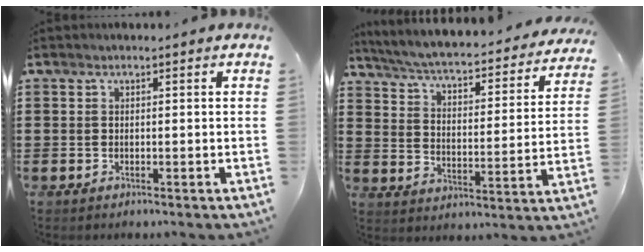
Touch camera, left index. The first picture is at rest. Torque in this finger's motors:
{"motor_torque": [1.40, -0.74, 1.05, 0.21]}